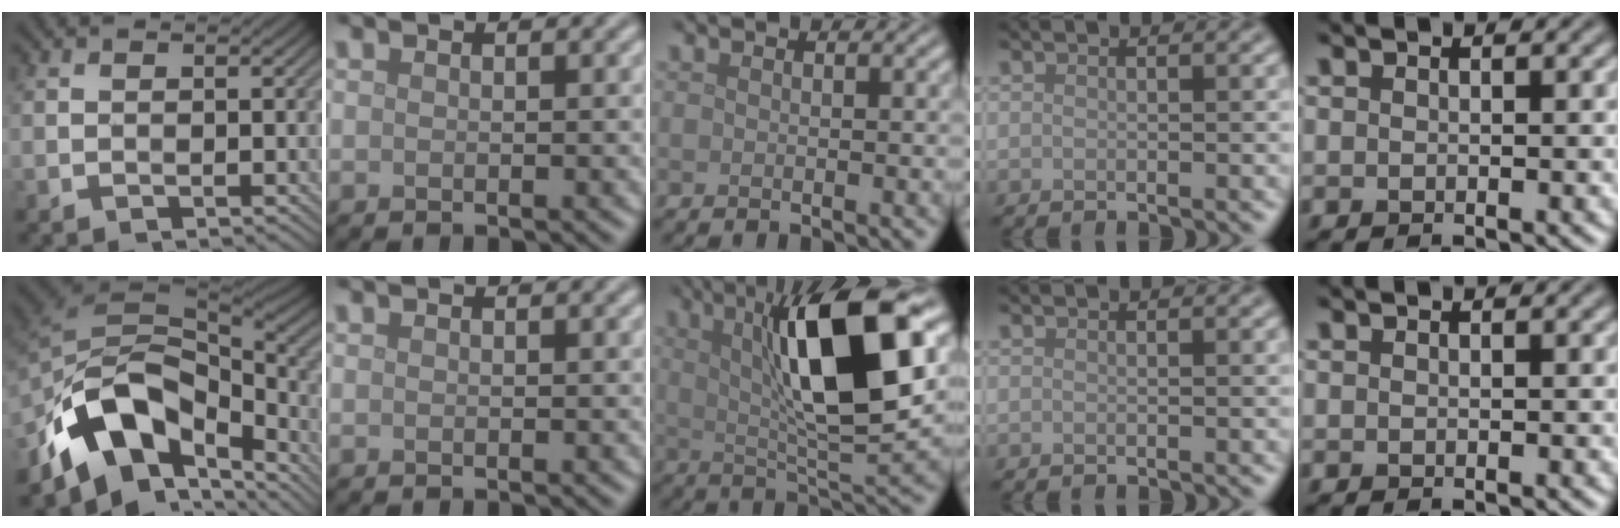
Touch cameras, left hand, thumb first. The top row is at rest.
{"thumb": {"total": 12.8, "force": [-7.4, 7.3, 7.4], "torque": [-0.139, -0.006, -0.139]}, "middle": {"total": 12.4, "force": [3.2, 3.1, 11.5], "torque": [-0.183, 0.012, 0.053]}}